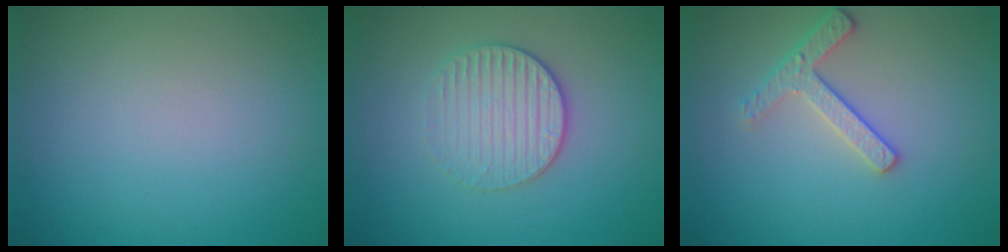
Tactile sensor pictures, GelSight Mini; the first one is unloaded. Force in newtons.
{"total": 3.1, "press": 2.8, "slide": 1.2}
{"total": 2.5, "press": 2.4, "slide": 0.7}